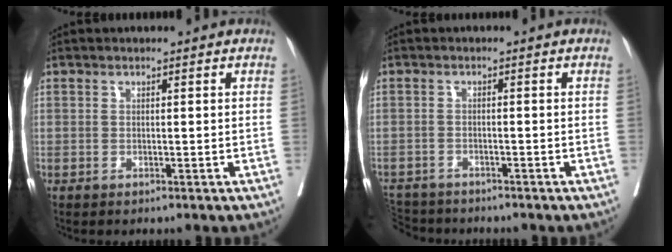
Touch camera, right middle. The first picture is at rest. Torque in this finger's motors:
{"motor_torque": [0.27, -0.27, 0.15, 0.06]}